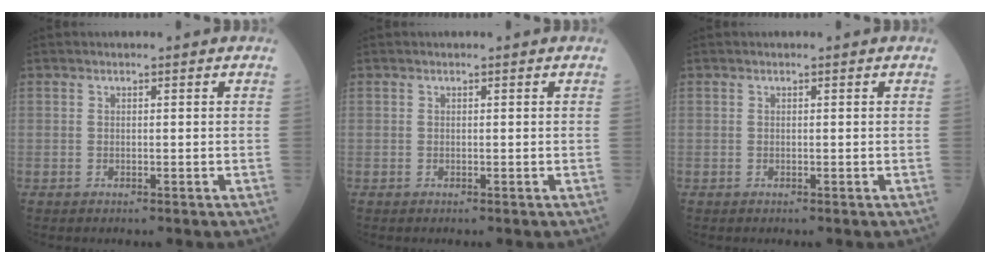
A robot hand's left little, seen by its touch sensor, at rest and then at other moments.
{"total": 0.0}
{"total": 0.0}